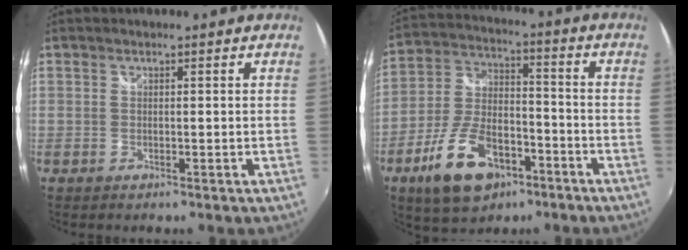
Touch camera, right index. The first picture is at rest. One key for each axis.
{"total": 15.3, "fx": -8.1, "fy": 8.2, "fz": 10.1, "tx": -0.211, "ty": 0.003, "tz": -0.137}